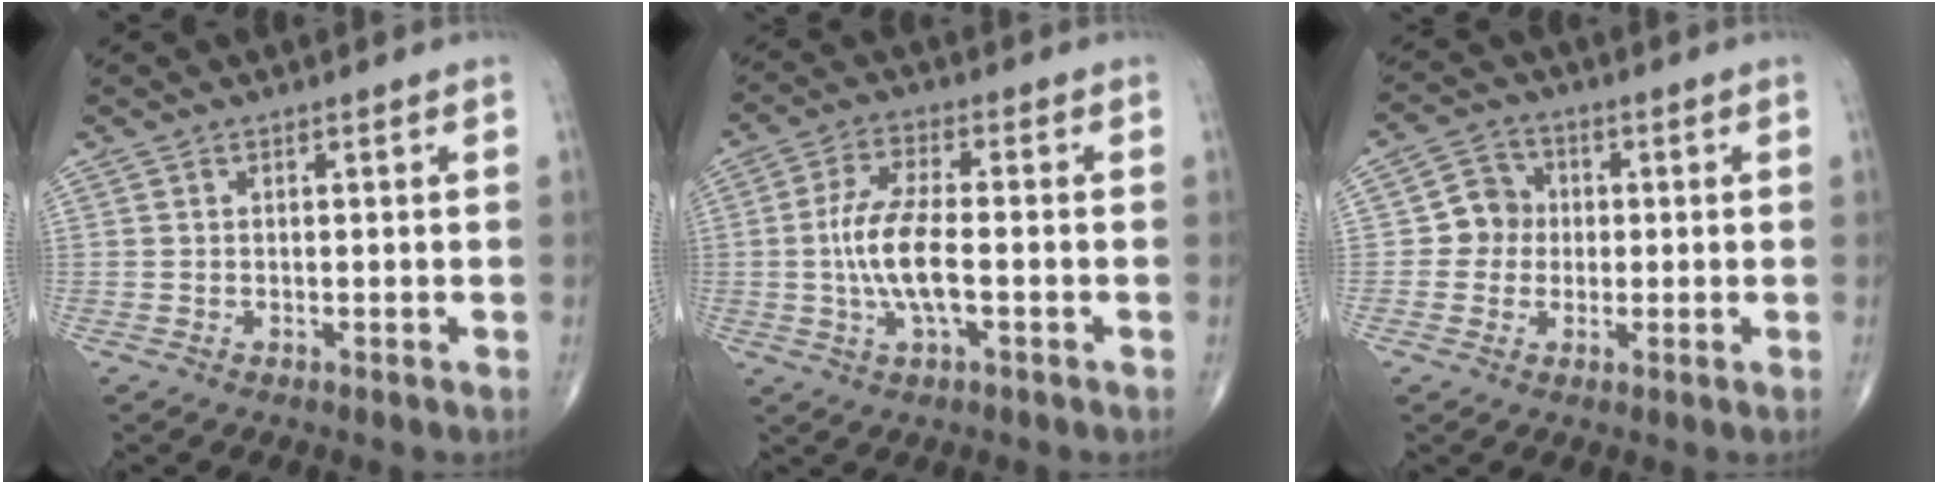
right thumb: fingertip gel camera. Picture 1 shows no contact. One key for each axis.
{"total": 9.5, "fx": -1.3, "fy": 3.2, "fz": 8.9, "tx": -0.186, "ty": 0.013, "tz": -0.028}
{"total": 5.7, "fx": -0.1, "fy": 5.3, "fz": 1.8, "tx": 0.001, "ty": 0.012, "tz": -0.013}